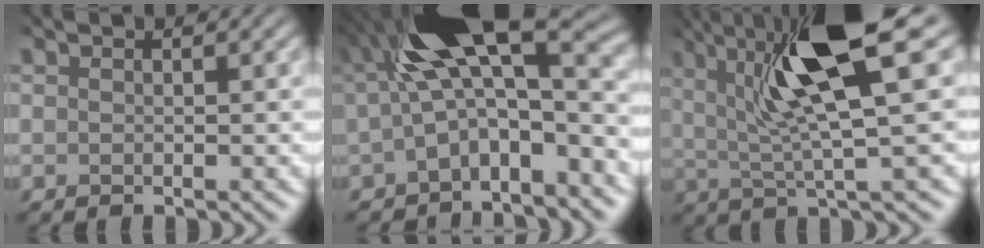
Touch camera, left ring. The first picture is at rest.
{"total": 9.4, "force": [-0.2, 3.7, 8.7], "torque": [-0.145, 0.014, -0.011]}
{"total": 8.4, "force": [3.2, 1.7, 7.6], "torque": [-0.147, -0.003, 0.063]}